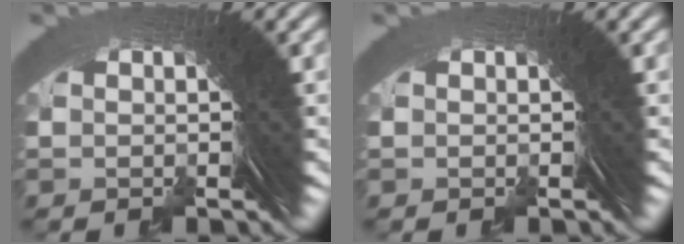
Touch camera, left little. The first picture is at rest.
{"total": 0.0}